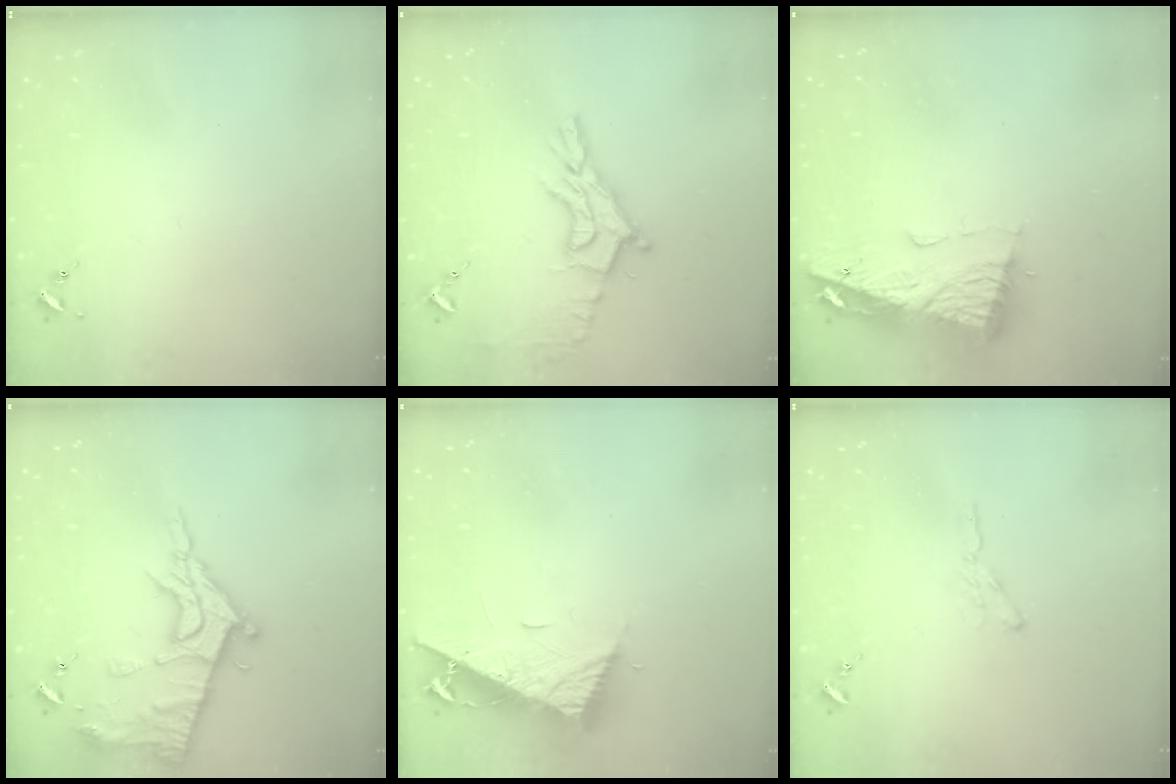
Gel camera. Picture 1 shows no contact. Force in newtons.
{"total": 14.4, "press": 14.4, "slide": 1.1}
{"total": 10.1, "press": 10.0, "slide": 1.1}
{"total": 14.2, "press": 14.2, "slide": 1.1}
{"total": 10.8, "press": 10.8, "slide": 0.8}
{"total": 3.9, "press": 3.9, "slide": 0.4}